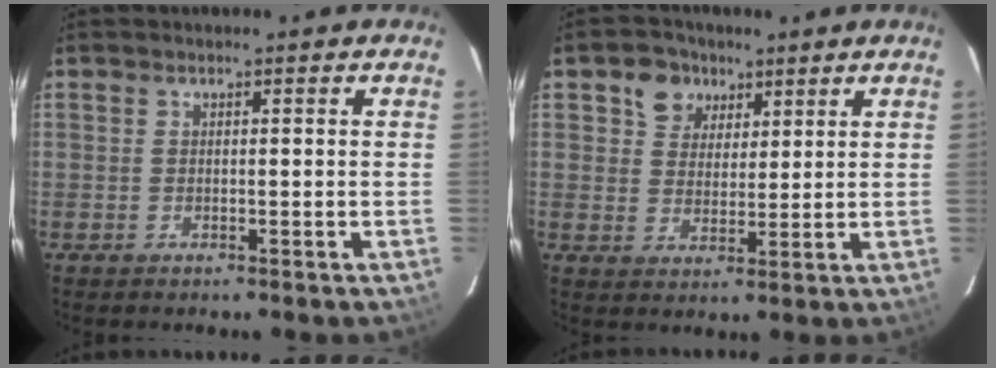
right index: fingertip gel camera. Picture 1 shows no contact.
{"total": 6.5, "force": [3.3, 5.3, 1.7], "torque": [-0.027, 0.014, 0.057]}